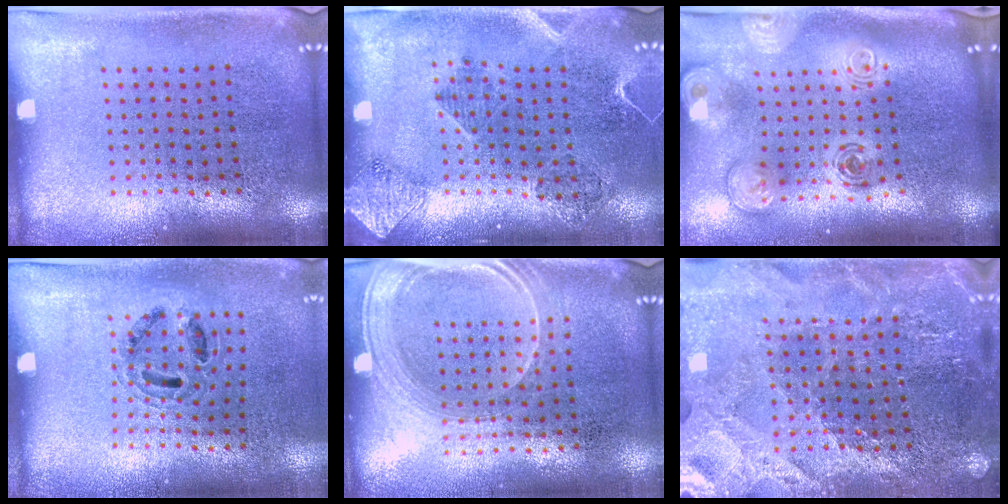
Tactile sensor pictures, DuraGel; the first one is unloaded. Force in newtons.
{"total": 1.9, "press": 1.6, "slide": 0.9}
{"total": 2.6, "press": 1.8, "slide": 1.8}
{"total": 0.9, "press": 0.8, "slide": 0.4}
{"total": 1.6, "press": 1.4, "slide": 0.8}
{"total": 2.6, "press": 2.6, "slide": 0.4}